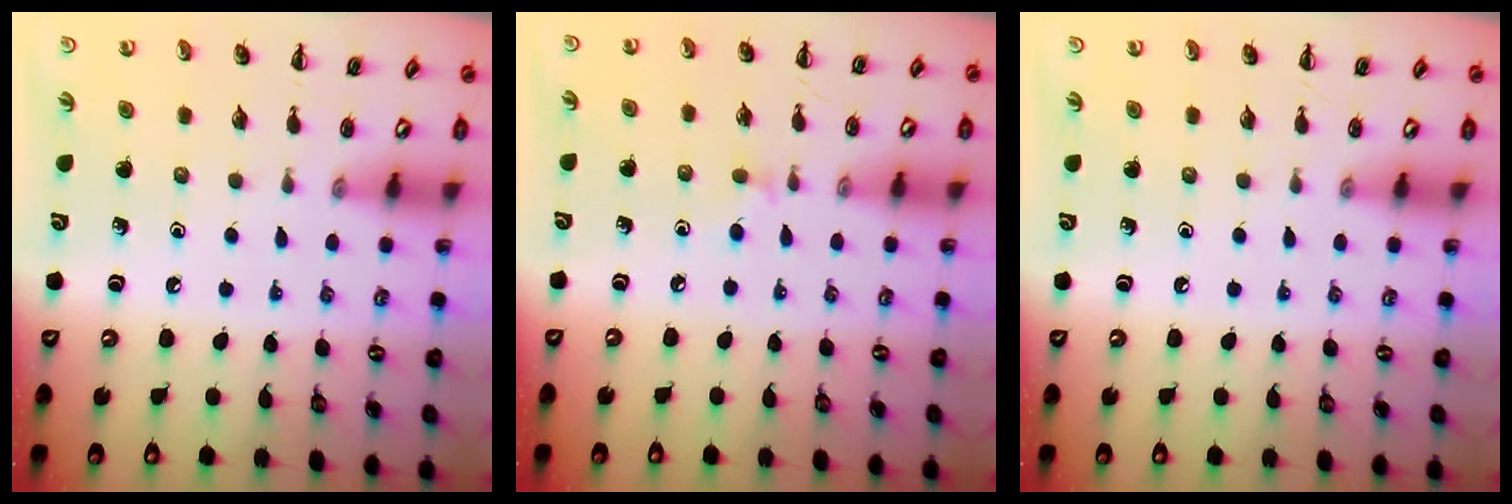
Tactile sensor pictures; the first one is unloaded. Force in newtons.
{"total": 3.6, "press": 3.3, "slide": 1.5}
{"total": 0.0}